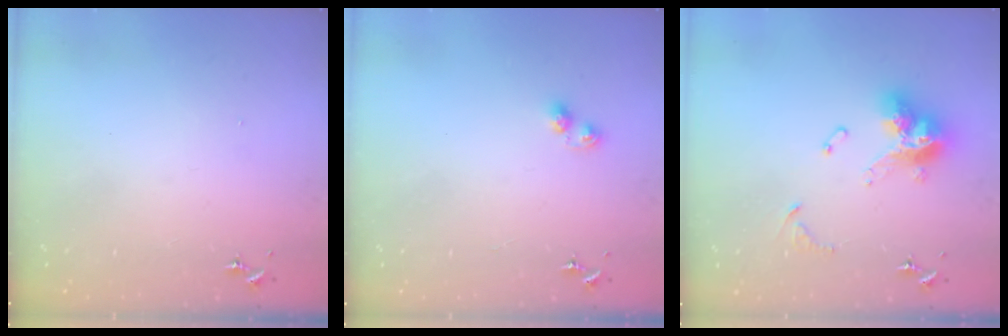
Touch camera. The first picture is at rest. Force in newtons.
{"total": 4.7, "press": 4.5, "slide": 1.3}
{"total": 13.9, "press": 13.9, "slide": 0.9}